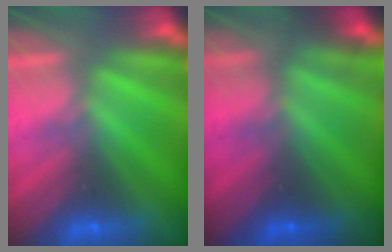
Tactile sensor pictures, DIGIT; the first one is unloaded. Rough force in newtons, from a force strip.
{"total": 4.5}